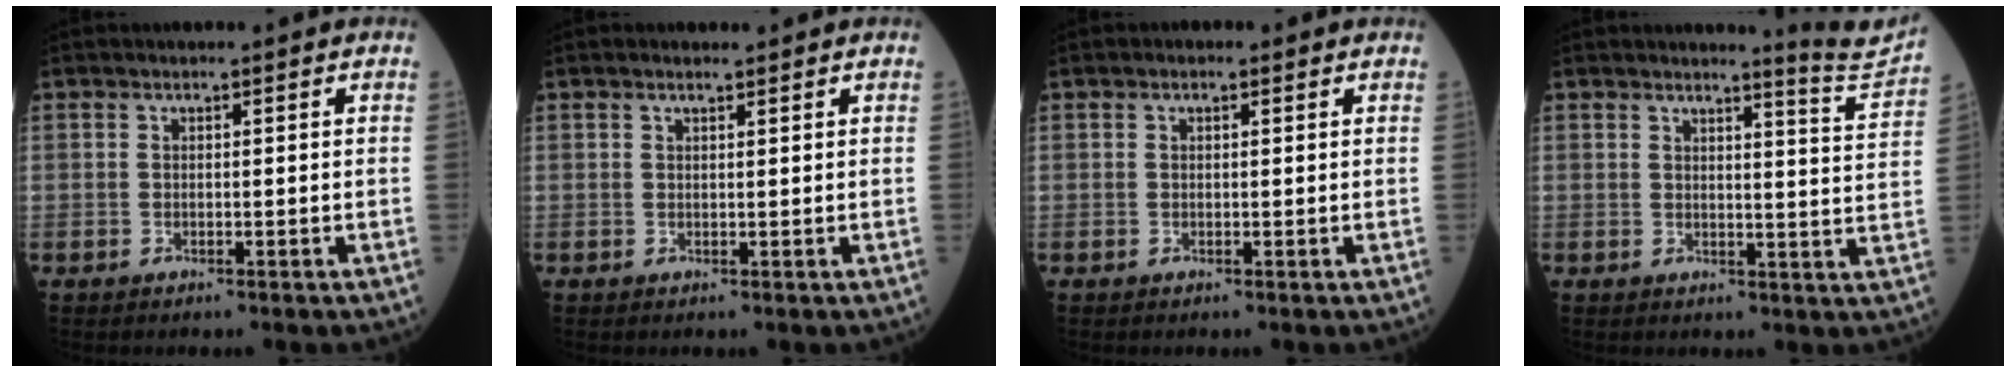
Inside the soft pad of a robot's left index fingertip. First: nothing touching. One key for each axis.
{"total": 0.9, "fx": 0.8, "fy": 0.2, "fz": 0.4, "tx": -0.011, "ty": 0.004, "tz": 0.013}
{"total": 0.6, "fx": 0.3, "fy": 0.4, "fz": 0.4, "tx": -0.008, "ty": 0.003, "tz": 0.000}
{"total": 6.1, "fx": 5.8, "fy": -2.0, "fz": 0.1, "tx": -0.024, "ty": -0.069, "tz": 0.065}